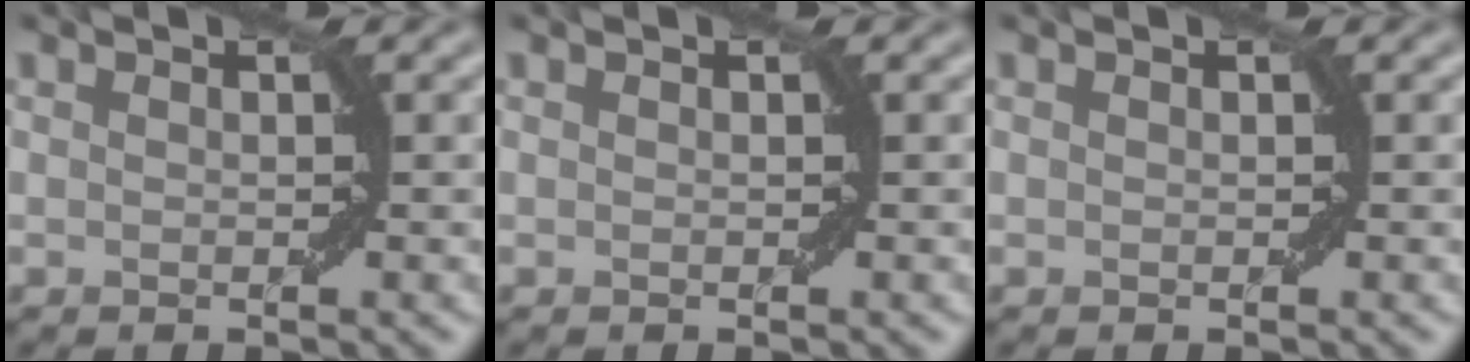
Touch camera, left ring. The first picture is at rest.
{"total": 0.0}
{"total": 0.0}